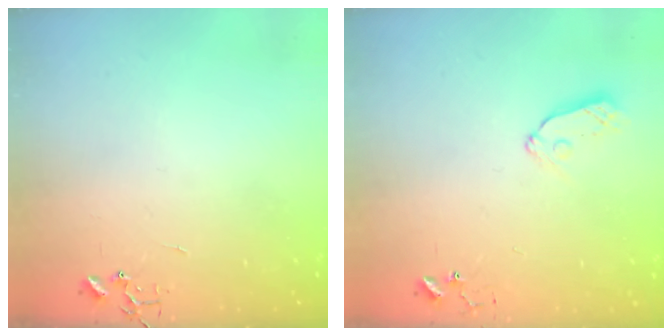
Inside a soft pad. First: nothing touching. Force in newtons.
{"total": 7.3, "press": 7.3, "slide": 0.4}